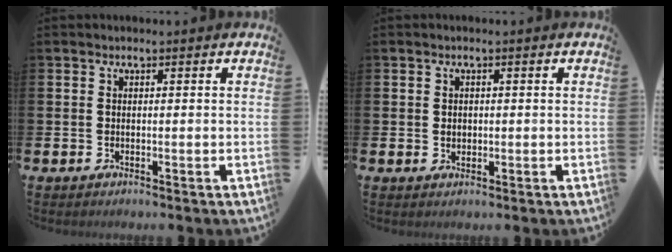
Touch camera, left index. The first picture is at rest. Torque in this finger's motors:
{"motor_torque": [0.09, 0.02, -0.02, 0.04]}